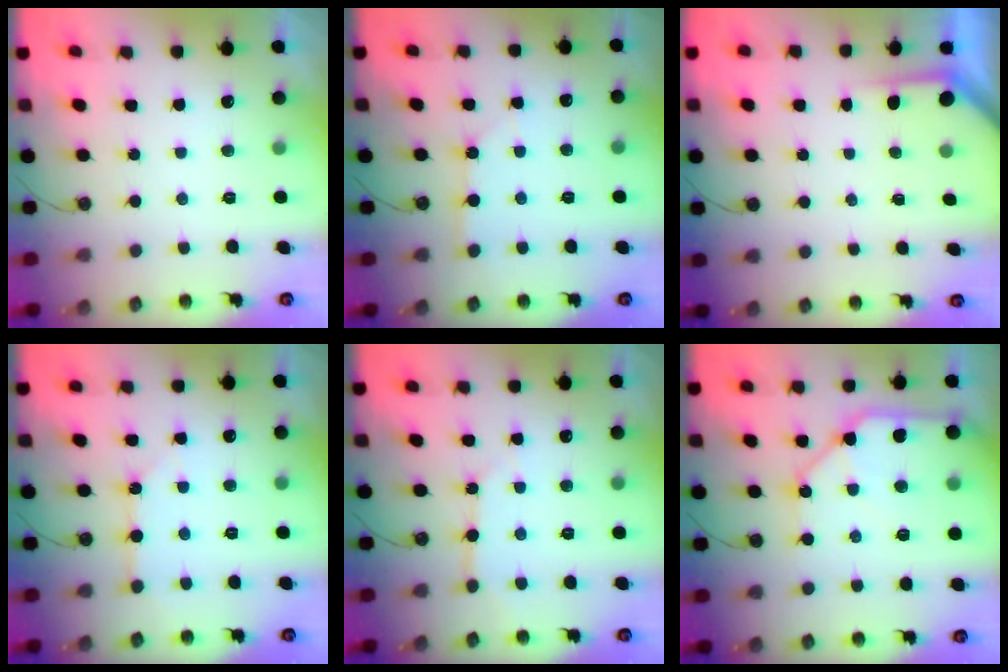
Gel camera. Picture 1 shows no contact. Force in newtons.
{"total": 1.9, "press": 1.8, "slide": 0.3}
{"total": 2.0, "press": 2.0, "slide": 0.2}
{"total": 3.5, "press": 3.5, "slide": 0.2}
{"total": 3.7, "press": 3.6, "slide": 0.5}
{"total": 12.3, "press": 12.2, "slide": 1.6}